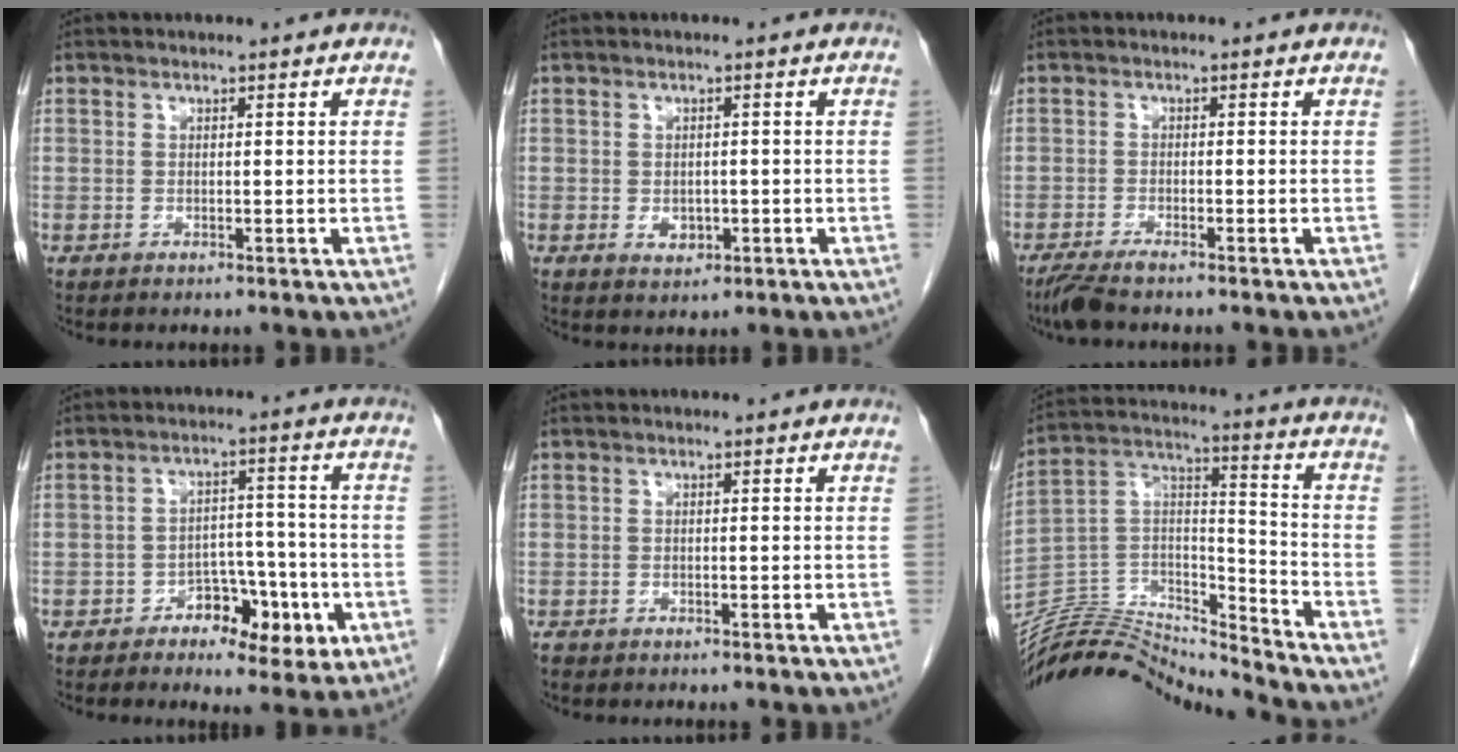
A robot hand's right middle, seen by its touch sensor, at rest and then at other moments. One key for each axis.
{"total": 2.4, "fx": -0.6, "fy": 1.7, "fz": 1.5, "tx": -0.021, "ty": 0.002, "tz": 0.000}
{"total": 3.3, "fx": -2.8, "fy": 0.3, "fz": 1.8, "tx": -0.040, "ty": -0.009, "tz": -0.053}
{"total": 7.8, "fx": -3.5, "fy": 4.2, "fz": 5.5, "tx": -0.066, "ty": 0.018, "tz": -0.047}
{"total": 0.9, "fx": -0.8, "fy": 0.5, "fz": 0.1, "tx": -0.004, "ty": 0.001, "tz": -0.015}
{"total": 16.8, "fx": -16.7, "fy": 0.0, "fz": 1.6, "tx": -0.026, "ty": 0.052, "tz": -0.300}